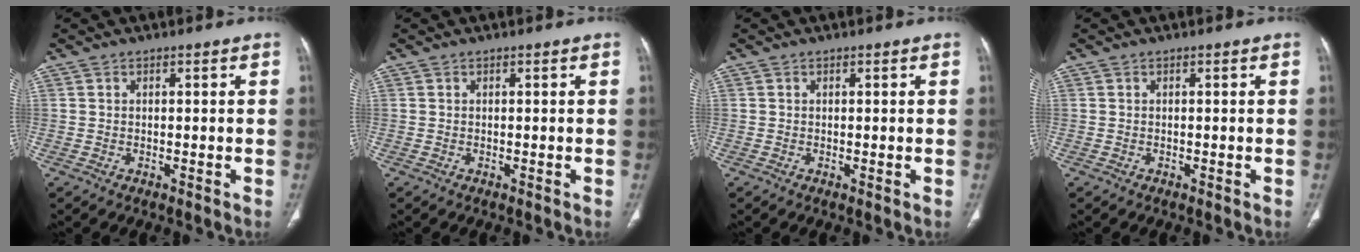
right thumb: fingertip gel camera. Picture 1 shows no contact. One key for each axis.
{"total": 0.0}
{"total": 0.0}
{"total": 0.0}